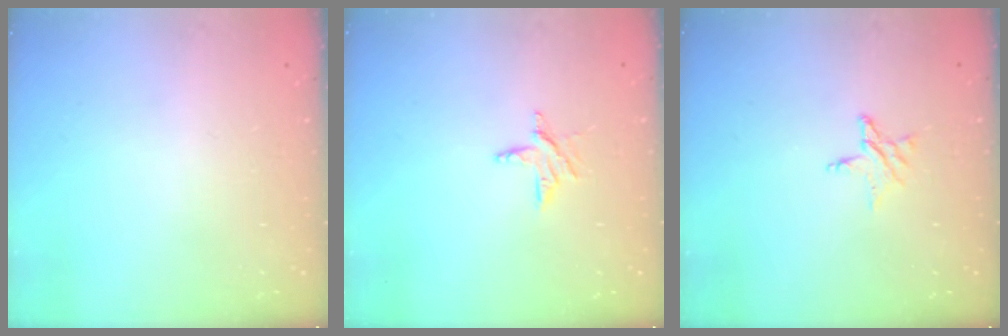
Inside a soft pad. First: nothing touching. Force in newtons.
{"total": 4.8, "press": 4.8, "slide": 0.4}
{"total": 5.6, "press": 5.5, "slide": 0.5}